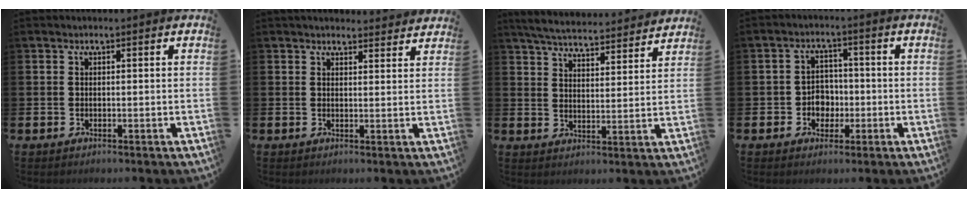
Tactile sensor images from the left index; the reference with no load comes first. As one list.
[{"total": 2.7, "force": [2.7, 0.6, 0.0], "torque": [0.003, -0.017, 0.047]}, {"total": 5.8, "force": [5.7, 0.6, 1.0], "torque": [-0.039, -0.043, 0.098]}, {"total": 3.5, "force": [-0.8, 3.2, 1.1], "torque": [-0.017, 0.000, -0.025]}]